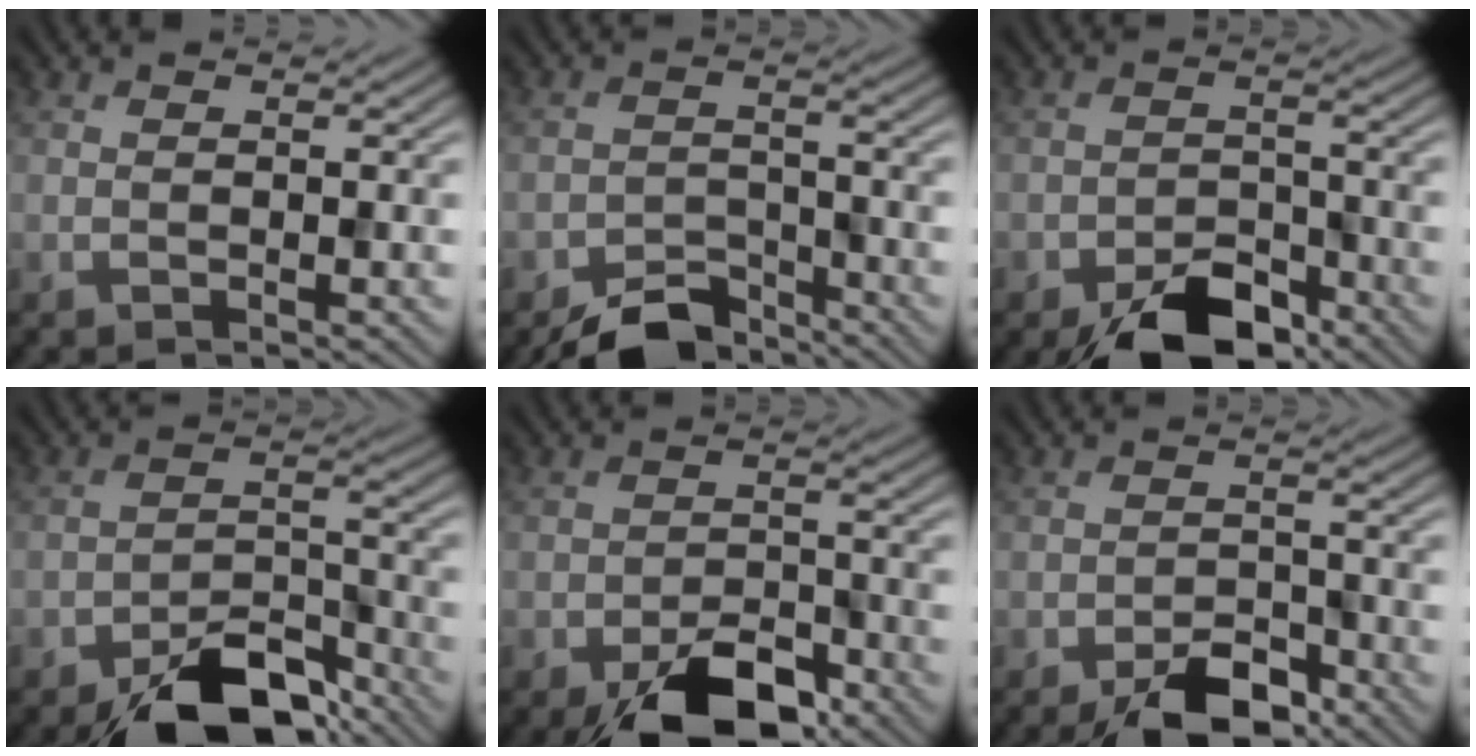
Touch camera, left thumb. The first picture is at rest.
{"total": 5.0, "force": [-4.5, 1.8, 1.1], "torque": [-0.012, -0.005, -0.085]}
{"total": 6.8, "force": [-5.1, 3.1, 3.2], "torque": [-0.041, -0.003, -0.091]}
{"total": 9.3, "force": [-7.1, 3.9, 4.6], "torque": [-0.059, -0.005, -0.124]}
{"total": 7.8, "force": [-5.5, 3.4, 4.4], "torque": [-0.059, -0.005, -0.091]}
{"total": 5.5, "force": [-4.2, 2.2, 2.7], "torque": [-0.034, 0.003, -0.073]}